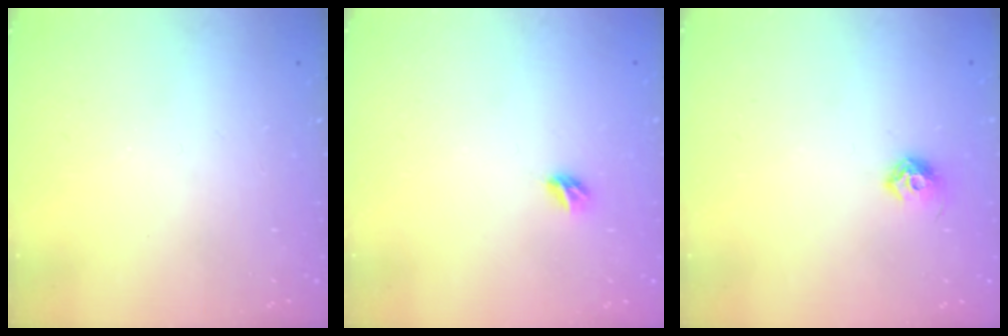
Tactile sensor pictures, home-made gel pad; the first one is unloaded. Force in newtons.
{"total": 4.5, "press": 4.4, "slide": 0.9}
{"total": 7.2, "press": 7.1, "slide": 0.9}